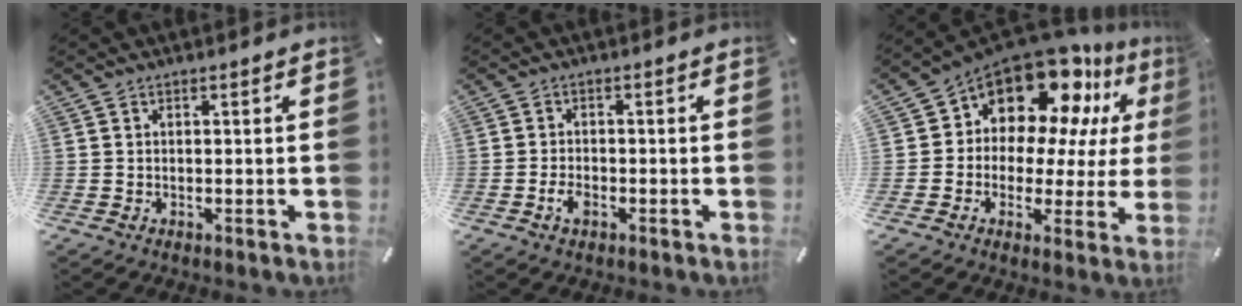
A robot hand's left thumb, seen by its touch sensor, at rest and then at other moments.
{"total": 2.6, "force": [-1.5, 1.5, 1.6], "torque": [-0.042, 0.000, -0.030]}
{"total": 15.7, "force": [11.3, 8.6, 6.7], "torque": [-0.124, -0.100, 0.198]}